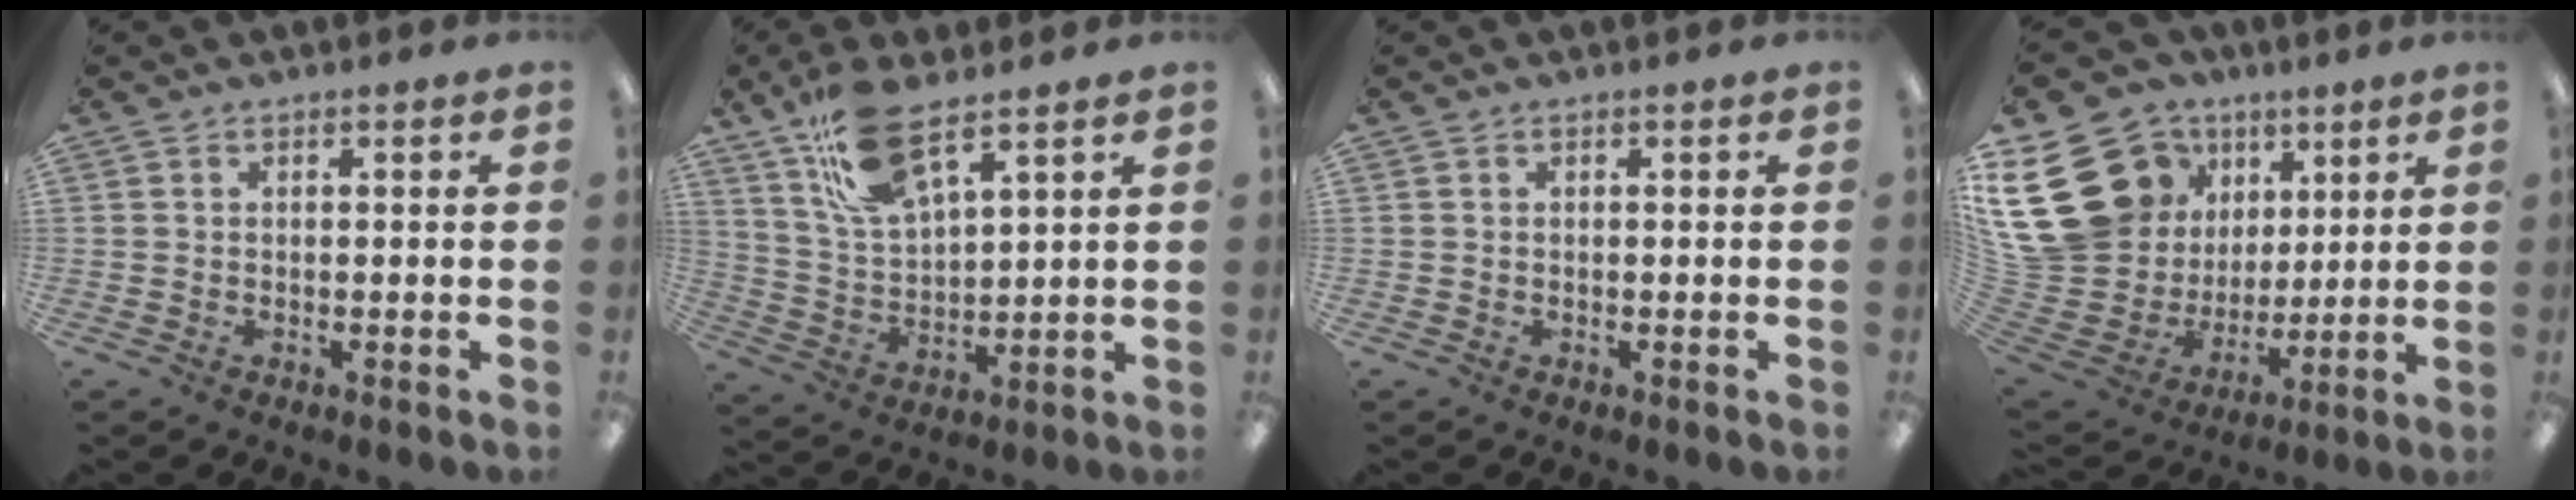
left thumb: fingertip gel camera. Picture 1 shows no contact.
{"total": 13.0, "force": [9.4, 4.3, 8.0], "torque": [-0.168, -0.031, 0.173]}
{"total": 0.0}
{"total": 26.0, "force": [9.8, 20.4, 12.9], "torque": [-0.256, -0.063, 0.224]}